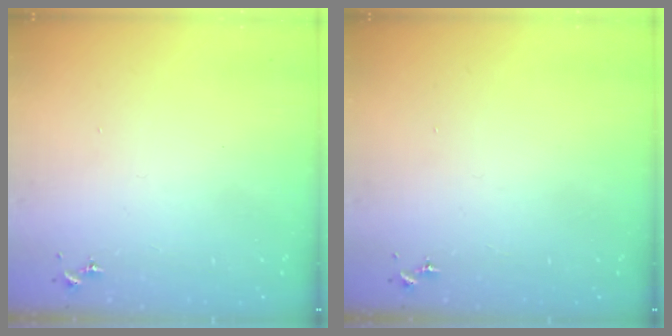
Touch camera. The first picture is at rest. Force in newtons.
{"total": 0.0}